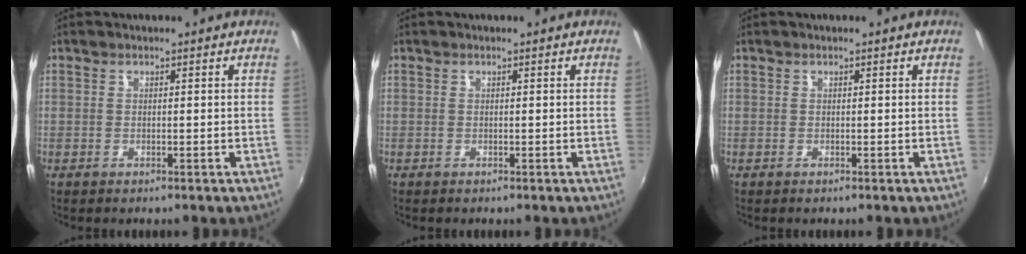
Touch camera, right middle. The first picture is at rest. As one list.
[{"total": 0.0}, {"total": 0.0}]